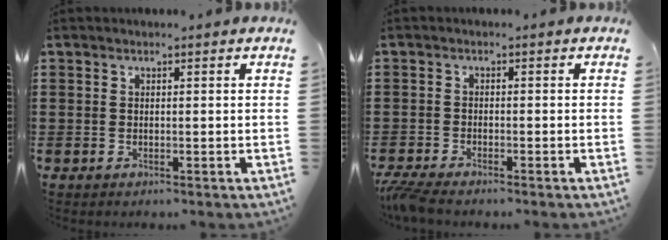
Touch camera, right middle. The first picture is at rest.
{"total": 2.5, "force": [-2.3, 0.0, 1.1], "torque": [-0.040, -0.010, -0.050]}